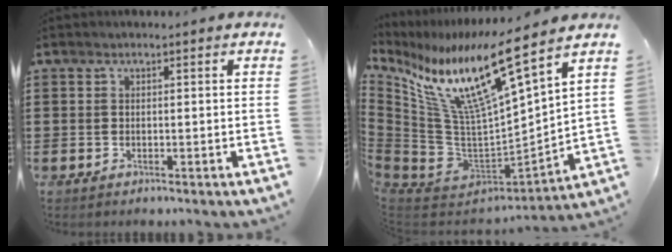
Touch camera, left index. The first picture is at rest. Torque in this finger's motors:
{"motor_torque": [1.61, 0.53, 1.05, 0.21]}